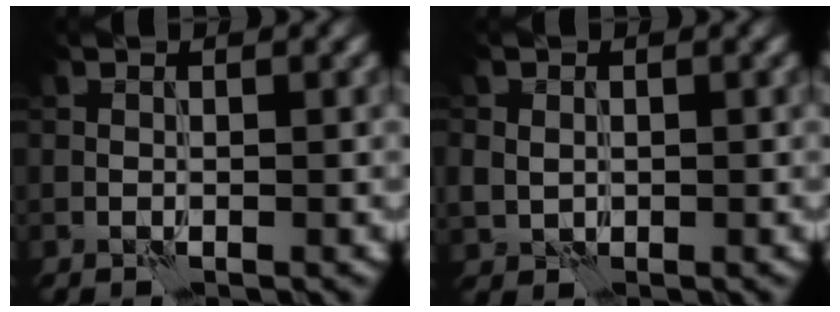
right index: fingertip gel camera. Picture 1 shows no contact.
{"total": 1.9, "force": [0.3, 1.8, 0.6], "torque": [-0.012, 0.000, 0.010]}